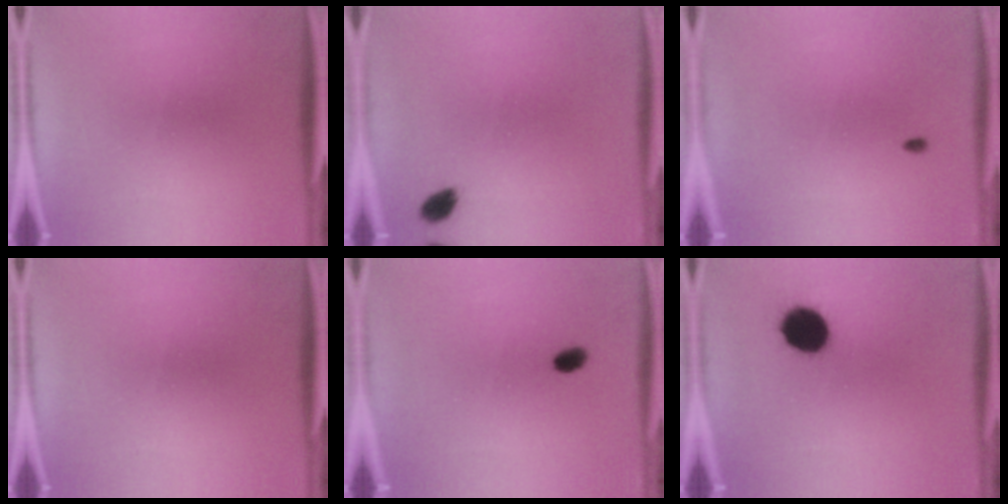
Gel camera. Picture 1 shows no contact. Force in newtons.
{"total": 2.6}
{"total": 0.7}
{"total": 0.0}
{"total": 2.5}
{"total": 11.4}